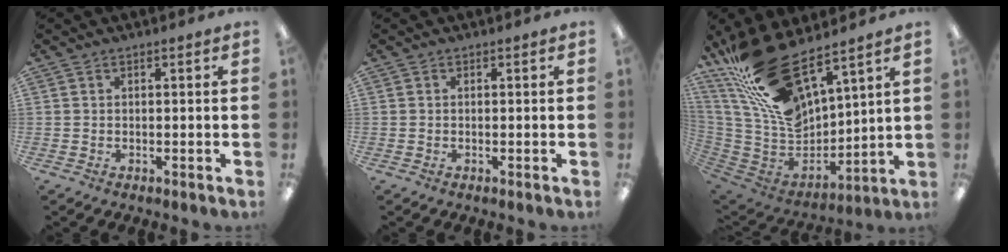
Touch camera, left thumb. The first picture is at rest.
{"total": 0.0}
{"total": 22.8, "force": [16.5, 8.3, 13.3], "torque": [-0.282, -0.103, 0.294]}